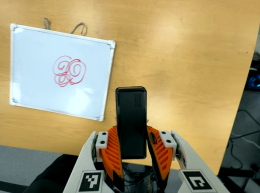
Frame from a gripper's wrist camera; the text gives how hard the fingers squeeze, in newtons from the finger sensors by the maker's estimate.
{"total": 4.9, "left": 3.5, "right": 6.3}